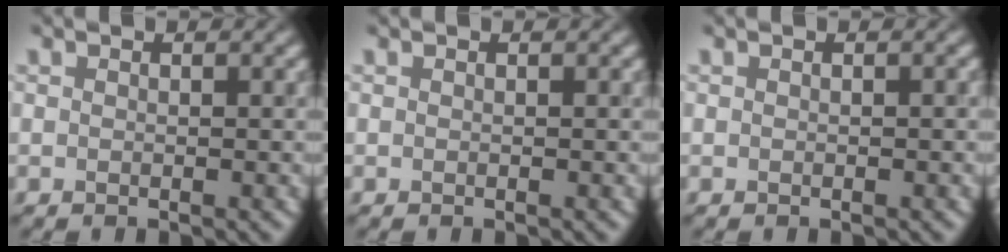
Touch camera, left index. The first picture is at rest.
{"total": 0.0}
{"total": 0.0}